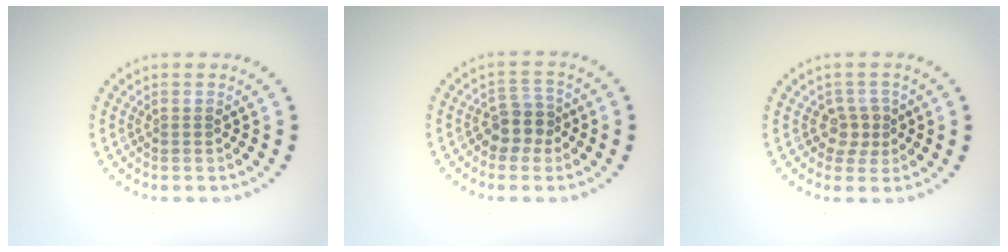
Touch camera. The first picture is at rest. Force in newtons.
{"total": 2.6, "press": 2.3, "slide": 1.3}
{"total": 1.8, "press": 1.5, "slide": 1.1}